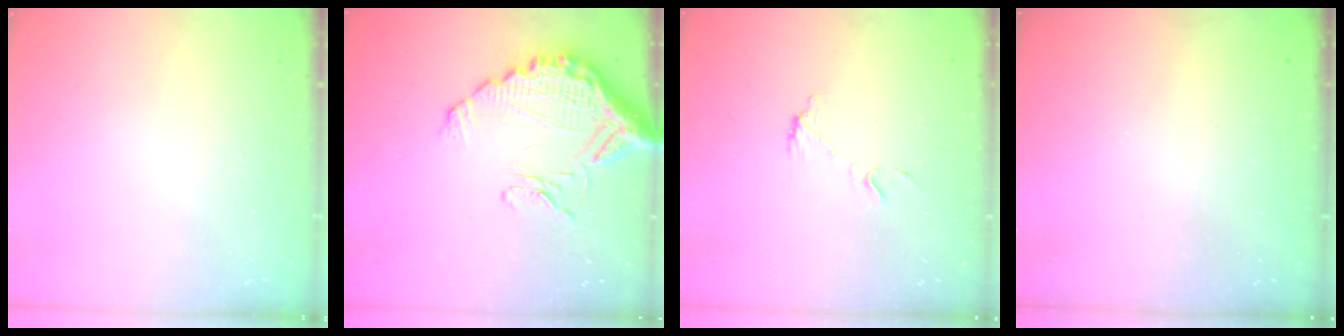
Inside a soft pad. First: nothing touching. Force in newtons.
{"total": 15.0, "press": 15.0, "slide": 1.2}
{"total": 5.6, "press": 5.6, "slide": 0.4}
{"total": 3.0, "press": 3.0, "slide": 0.2}